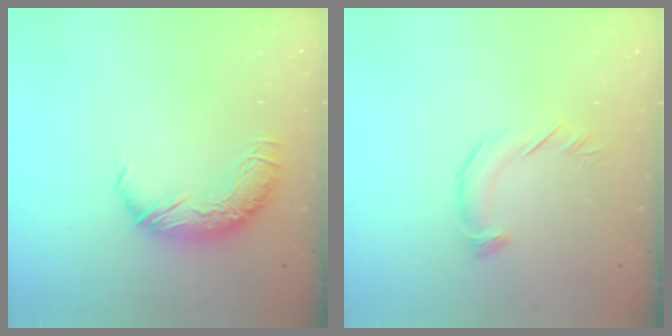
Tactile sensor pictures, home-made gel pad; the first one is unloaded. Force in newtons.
{"total": 3.9, "press": 3.9, "slide": 0.4}